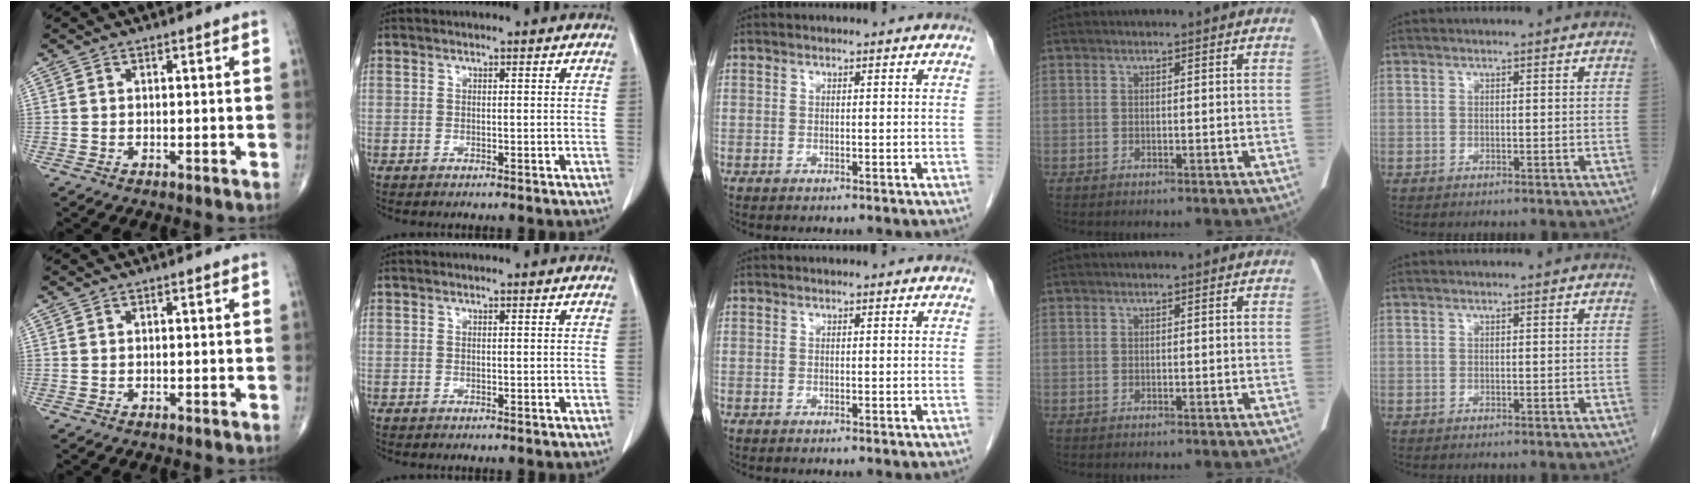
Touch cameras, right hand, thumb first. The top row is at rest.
{}